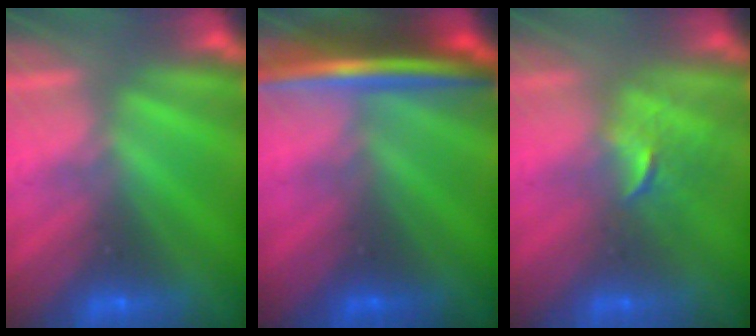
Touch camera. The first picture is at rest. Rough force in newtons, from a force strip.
{"total": 7.4}
{"total": 2.6}